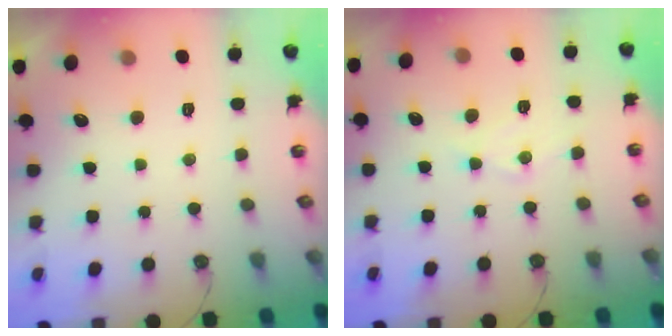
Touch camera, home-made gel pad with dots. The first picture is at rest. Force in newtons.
{"total": 7.3, "press": 7.3, "slide": 0.6}